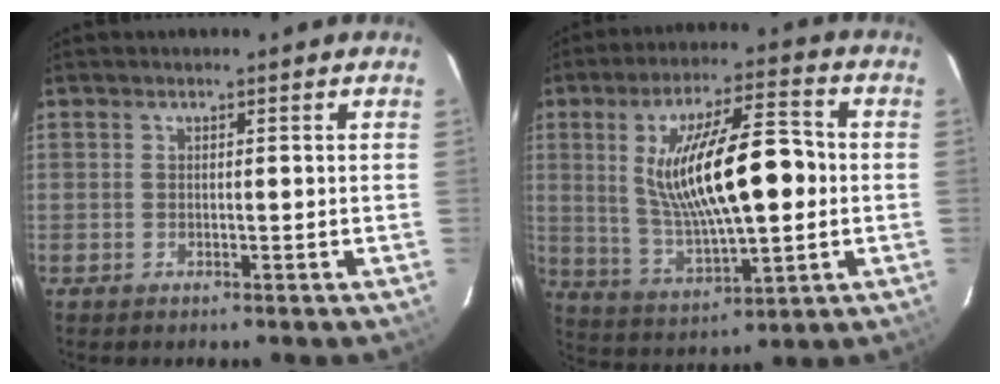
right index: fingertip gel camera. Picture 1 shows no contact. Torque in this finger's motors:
{"motor_torque": [0.85, 0.00, 1.05, 0.21]}